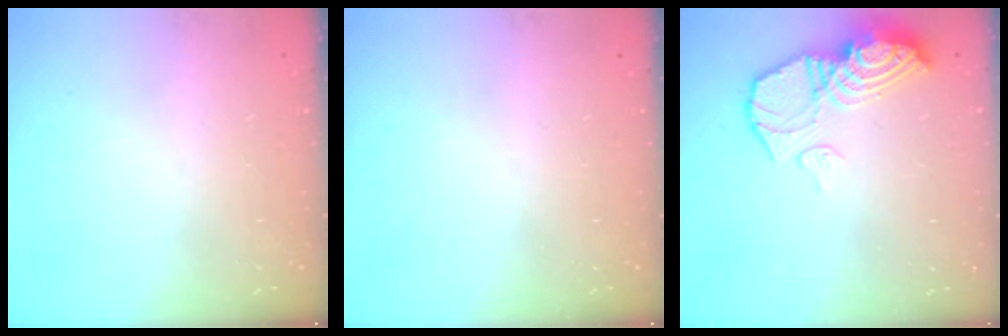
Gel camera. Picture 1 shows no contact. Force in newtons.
{"total": 0.0}
{"total": 13.2, "press": 13.1, "slide": 1.2}